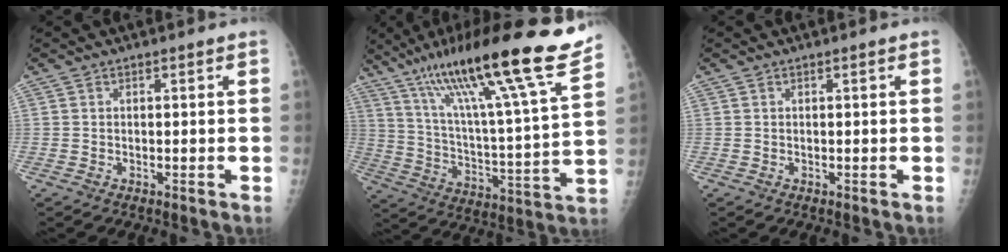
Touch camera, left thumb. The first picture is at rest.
{"total": 26.1, "force": [18.3, 2.0, 18.6], "torque": [-0.290, -0.060, 0.299]}
{"total": 0.0}